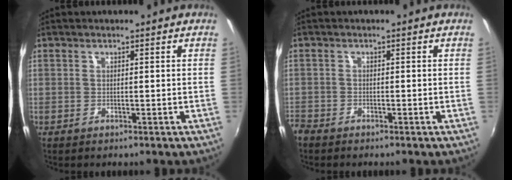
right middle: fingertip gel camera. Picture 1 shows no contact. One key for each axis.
{"total": 2.1, "fx": -1.8, "fy": 1.0, "fz": 0.3, "tx": -0.015, "ty": -0.005, "tz": -0.038}